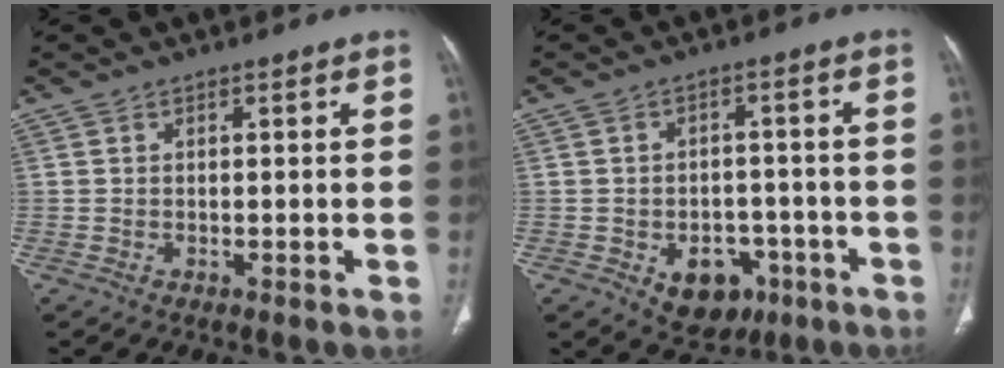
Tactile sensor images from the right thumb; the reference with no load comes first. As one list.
[{"total": 9.1, "force": [-3.8, 6.5, 5.0], "torque": [-0.036, 0.024, -0.041]}]